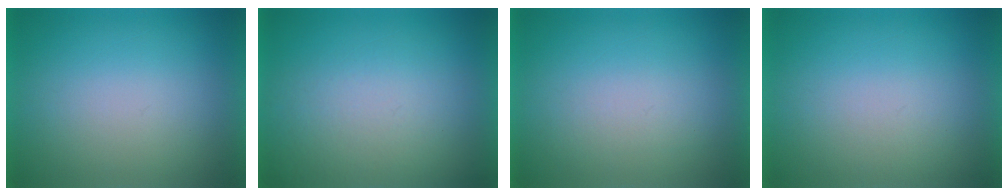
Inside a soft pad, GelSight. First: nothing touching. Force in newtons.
{"total": 4.4}
{"total": 1.3}
{"total": 1.2}